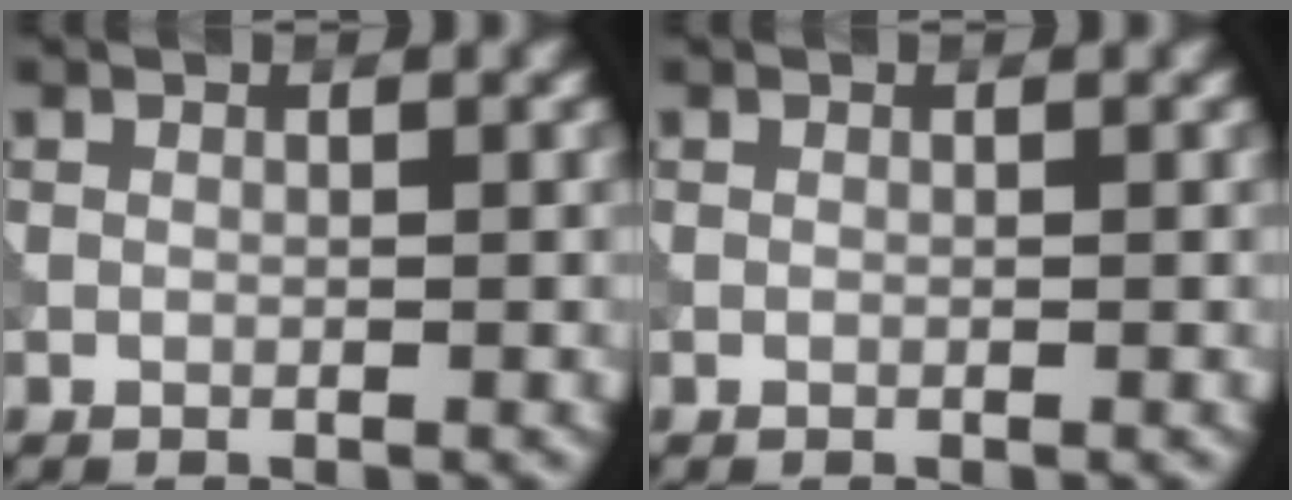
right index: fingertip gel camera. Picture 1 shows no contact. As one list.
[{"total": 0.0}]